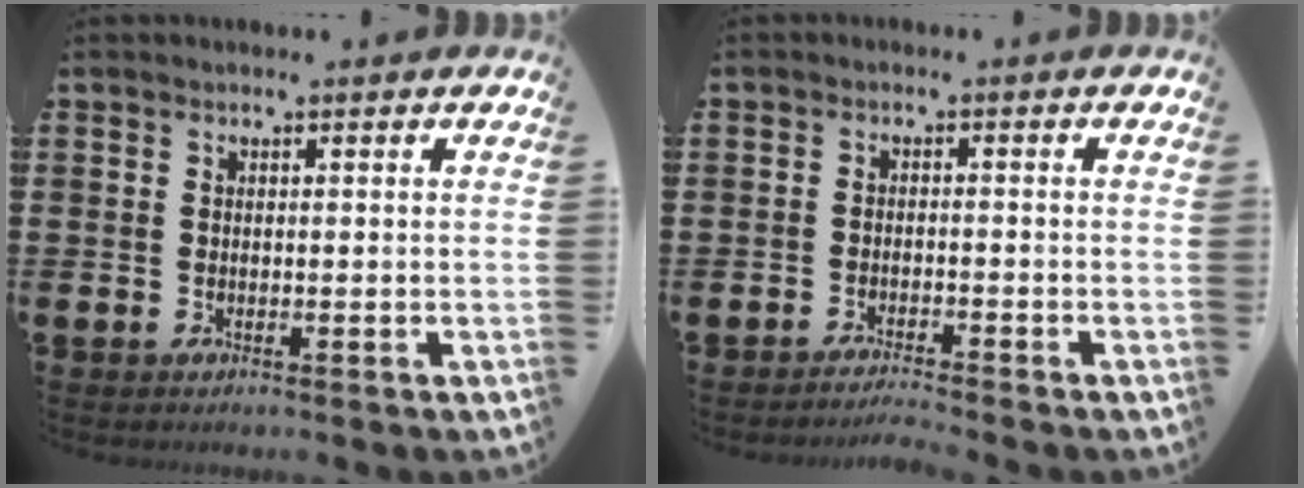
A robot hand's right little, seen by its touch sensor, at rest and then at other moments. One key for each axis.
{"total": 1.7, "fx": -1.7, "fy": -0.2, "fz": 0.4, "tx": -0.007, "ty": 0.002, "tz": -0.033}